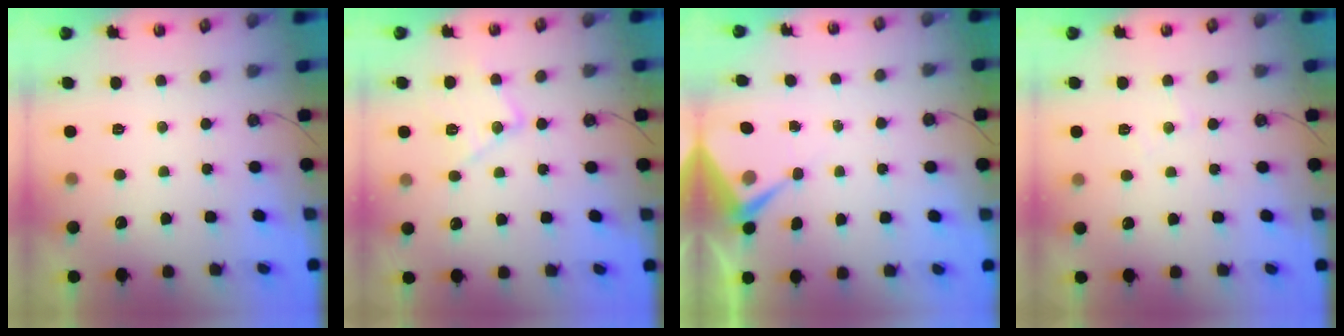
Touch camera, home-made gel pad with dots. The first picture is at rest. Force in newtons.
{"total": 11.7, "press": 11.7, "slide": 0.7}
{"total": 5.8, "press": 5.8, "slide": 0.6}
{"total": 4.5, "press": 4.4, "slide": 0.7}